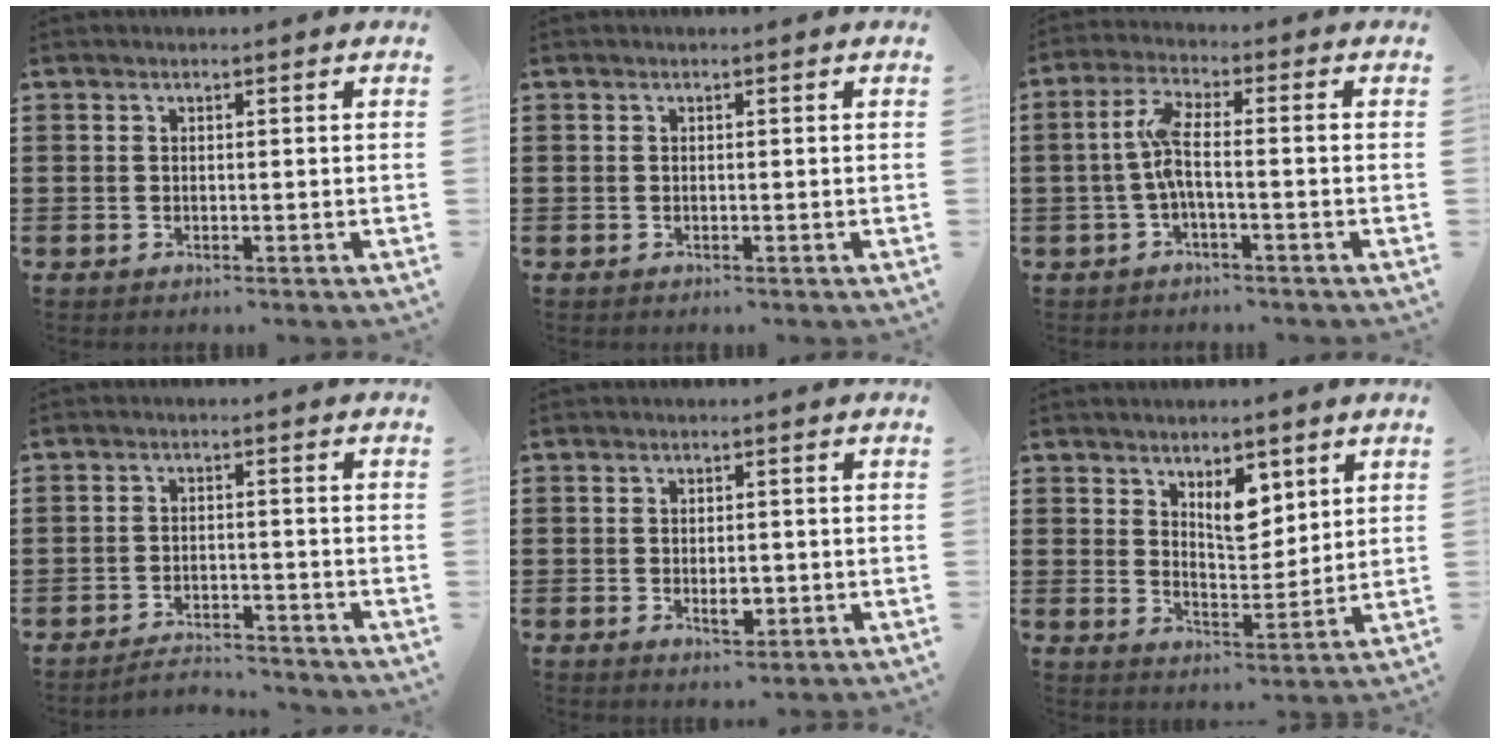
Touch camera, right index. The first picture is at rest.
{"total": 0.0}
{"total": 5.5, "force": [-0.7, 1.4, 5.3], "torque": [-0.121, -0.001, -0.022]}
{"total": 3.0, "force": [-3.0, 0.2, 0.0], "torque": [-0.008, 0.001, -0.065]}
{"total": 3.1, "force": [-1.0, 1.5, 2.5], "torque": [-0.045, 0.004, -0.018]}
{"total": 6.1, "force": [3.6, 3.0, 3.8], "torque": [-0.062, -0.007, 0.060]}